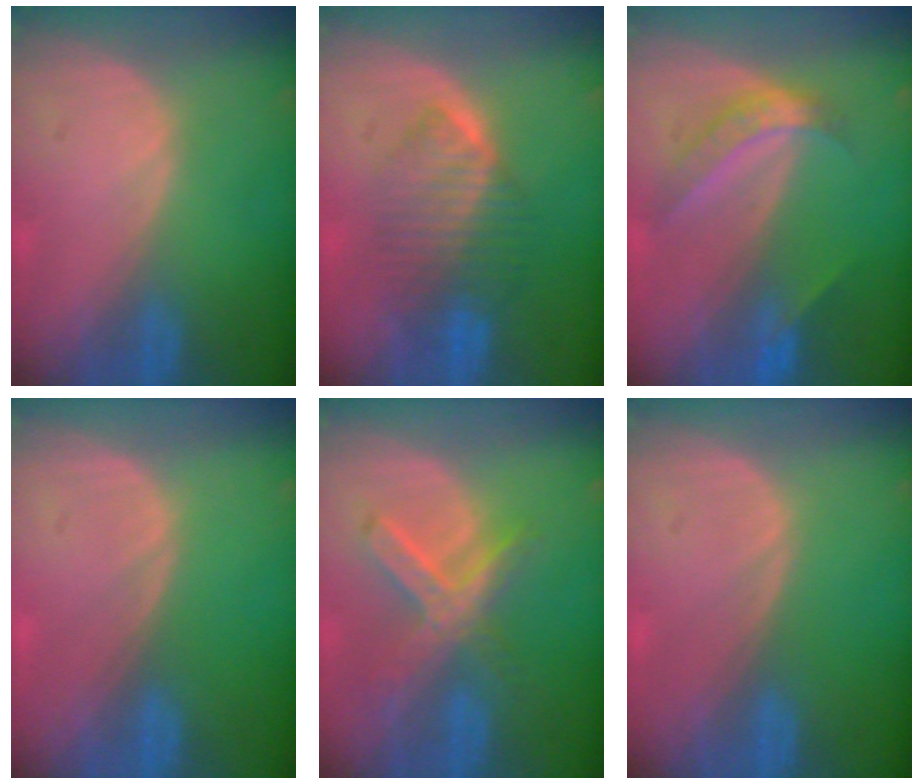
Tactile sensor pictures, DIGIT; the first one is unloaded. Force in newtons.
{"total": 6.6, "press": 6.6, "slide": 0.2}
{"total": 5.9, "press": 4.9, "slide": 3.3}
{"total": 0.0}
{"total": 7.5, "press": 6.4, "slide": 3.8}
{"total": 0.0}